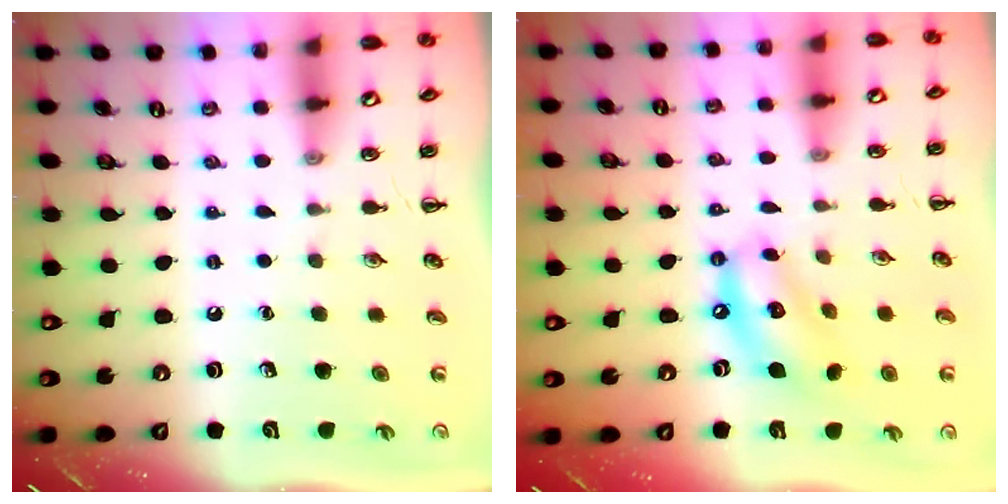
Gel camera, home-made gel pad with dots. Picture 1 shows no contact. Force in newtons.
{"total": 11.1, "press": 10.8, "slide": 2.6}